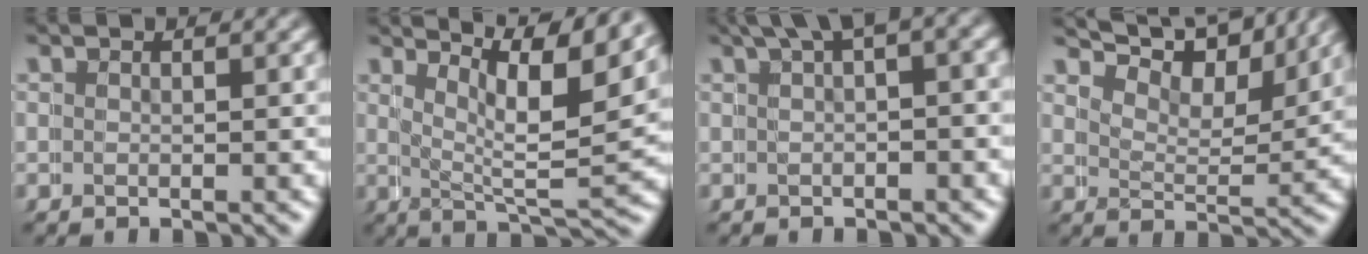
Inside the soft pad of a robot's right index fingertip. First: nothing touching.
{"total": 8.5, "force": [4.4, 3.0, 6.6], "torque": [-0.099, -0.010, 0.060]}
{"total": 4.0, "force": [1.8, 1.7, 3.1], "torque": [-0.040, 0.014, 0.021]}
{"total": 9.8, "force": [8.9, 2.6, 3.3], "torque": [-0.052, 0.024, 0.125]}